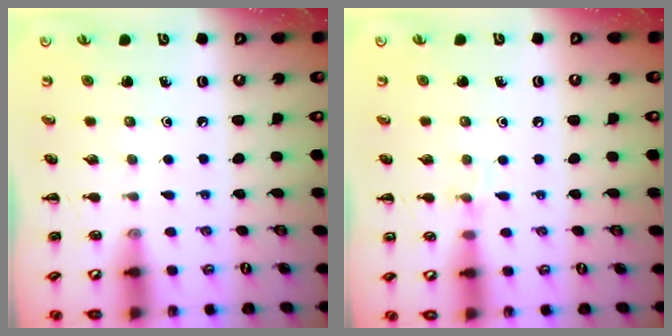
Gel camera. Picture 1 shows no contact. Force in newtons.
{"total": 4.7, "press": 4.4, "slide": 1.6}